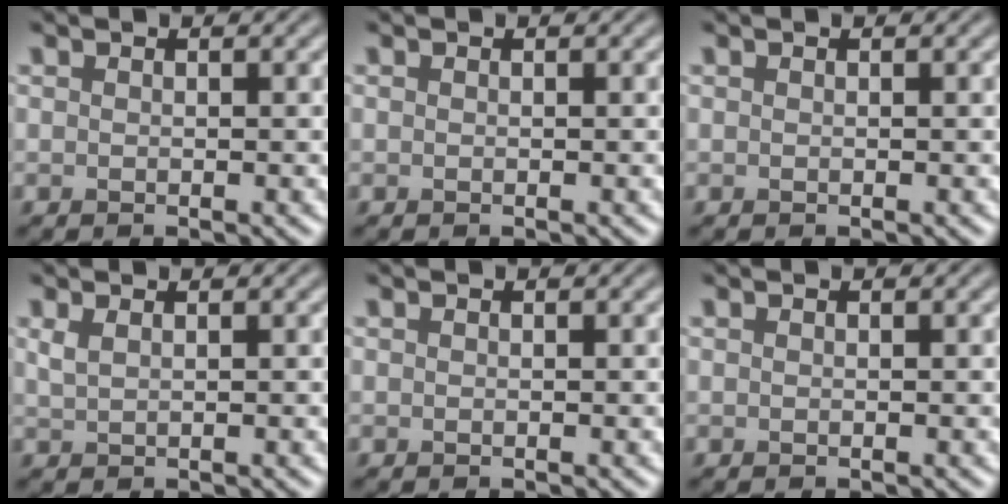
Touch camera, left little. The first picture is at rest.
{"total": 0.0}
{"total": 0.0}
{"total": 1.1, "force": [0.7, 0.5, 0.8], "torque": [-0.019, 0.002, 0.018]}
{"total": 0.0}
{"total": 0.0}